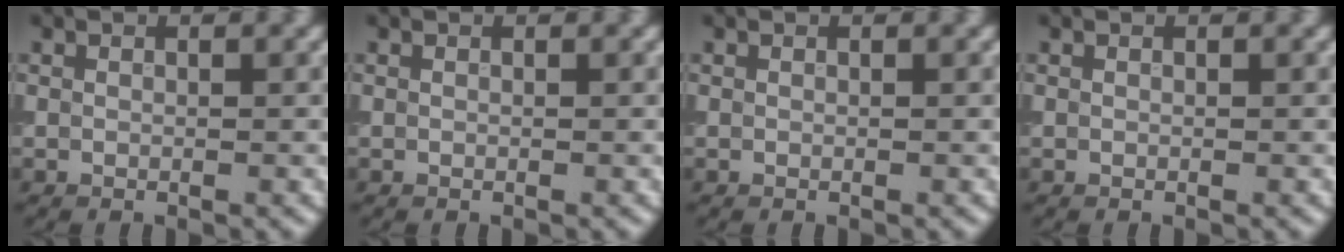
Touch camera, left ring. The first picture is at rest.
{"total": 0.0}
{"total": 0.0}
{"total": 0.0}